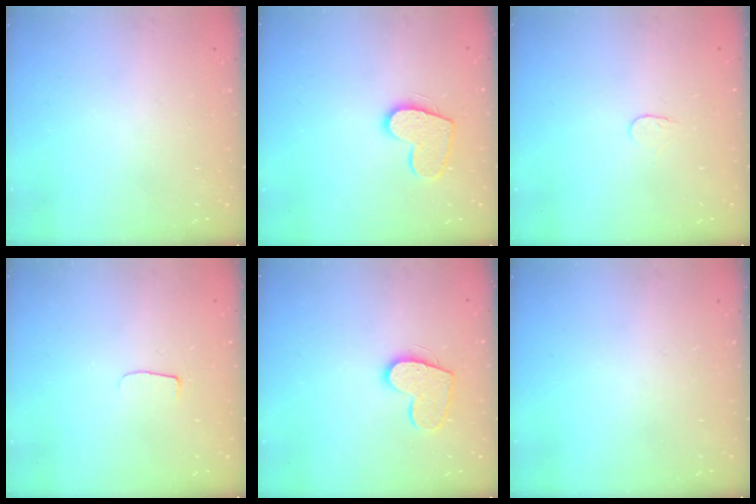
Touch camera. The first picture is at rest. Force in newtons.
{"total": 11.1, "press": 11.1, "slide": 0.6}
{"total": 3.7, "press": 3.7, "slide": 0.3}
{"total": 5.3, "press": 5.3, "slide": 0.5}
{"total": 11.1, "press": 11.1, "slide": 0.6}
{"total": 0.0}